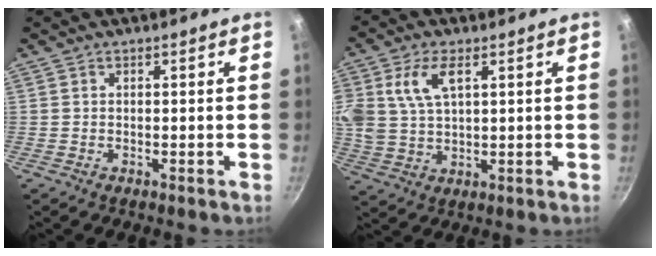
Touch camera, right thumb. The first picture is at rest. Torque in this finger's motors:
{"motor_torque": [-0.45, 1.02, 0.53, 0.67, 0.13]}